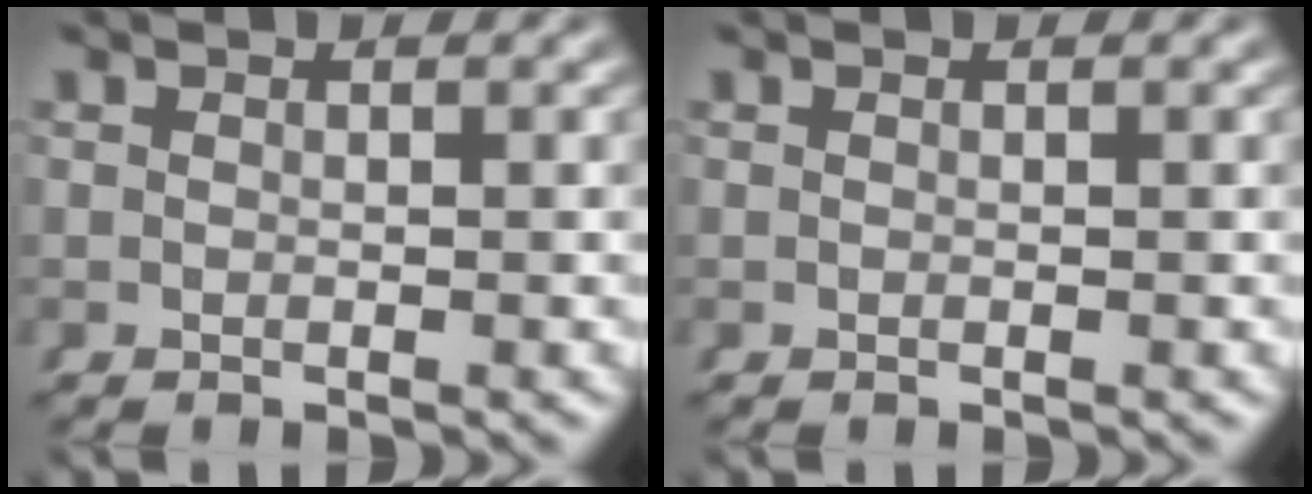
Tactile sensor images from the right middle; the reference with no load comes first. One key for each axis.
{"total": 0.0}